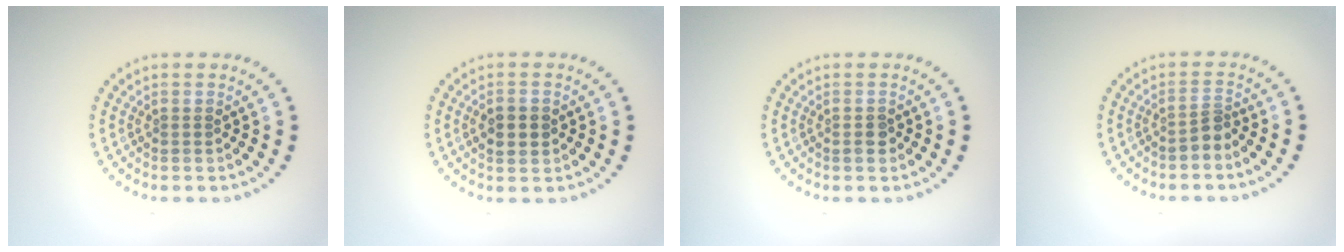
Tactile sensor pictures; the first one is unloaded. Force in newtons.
{"total": 2.6, "press": 2.6, "slide": 0.1}
{"total": 1.3, "press": 1.2, "slide": 0.4}
{"total": 1.8, "press": 1.2, "slide": 1.3}